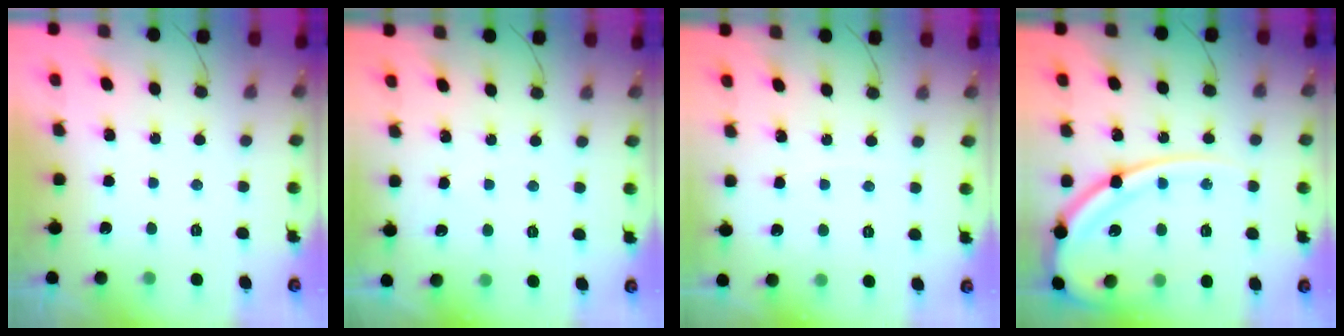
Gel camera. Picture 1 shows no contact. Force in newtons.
{"total": 2.0, "press": 2.0, "slide": 0.3}
{"total": 1.8, "press": 1.7, "slide": 0.2}
{"total": 15.5, "press": 15.4, "slide": 1.4}